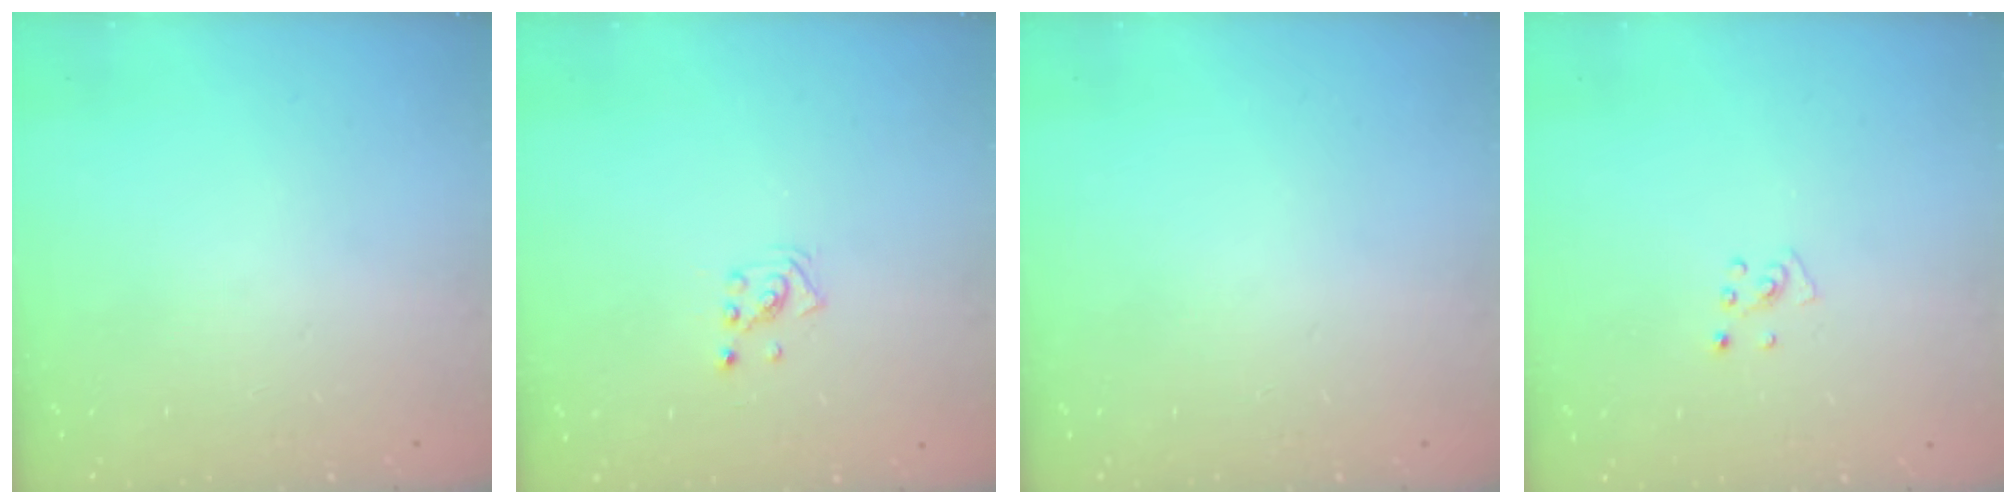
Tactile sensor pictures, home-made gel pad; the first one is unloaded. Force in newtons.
{"total": 1.9, "press": 1.9, "slide": 0.1}
{"total": 0.0}
{"total": 3.9, "press": 3.9, "slide": 0.4}